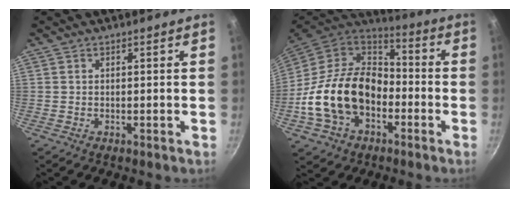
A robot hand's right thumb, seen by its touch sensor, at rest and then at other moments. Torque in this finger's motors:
{"motor_torque": [2.17, 2.84, 1.66, -1.11, 0.49]}